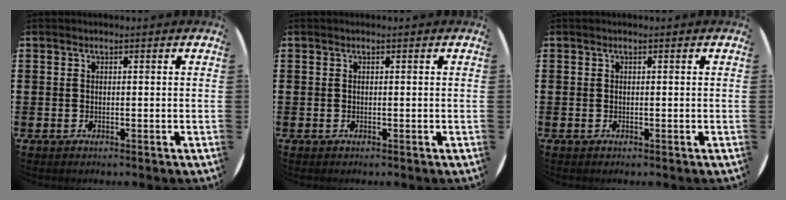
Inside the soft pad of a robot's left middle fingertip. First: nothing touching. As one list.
[{"total": 0.0}, {"total": 0.0}]